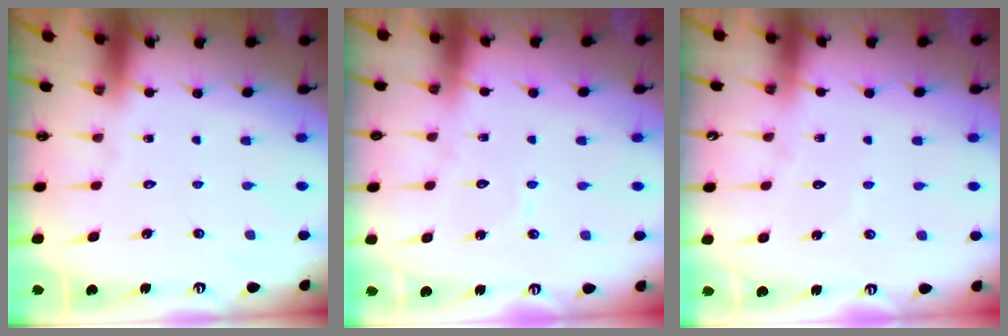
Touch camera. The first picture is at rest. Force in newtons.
{"total": 4.4, "press": 4.4, "slide": 0.5}
{"total": 2.9, "press": 2.9, "slide": 0.3}